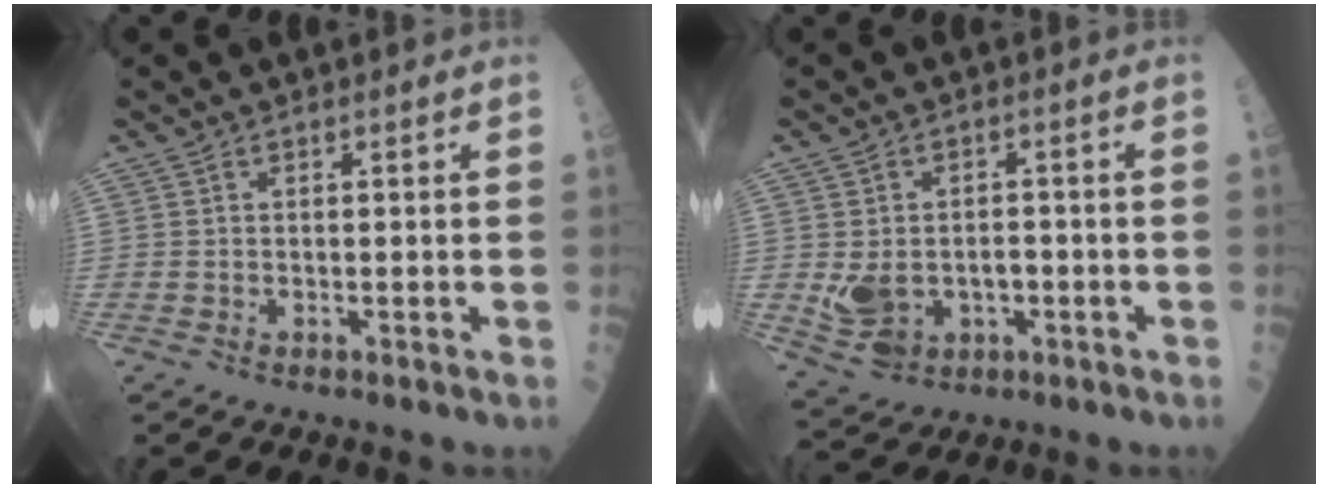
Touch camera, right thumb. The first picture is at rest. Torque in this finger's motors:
{"motor_torque": [0.04, 0.04, 0.39, 0.26, 0.17]}